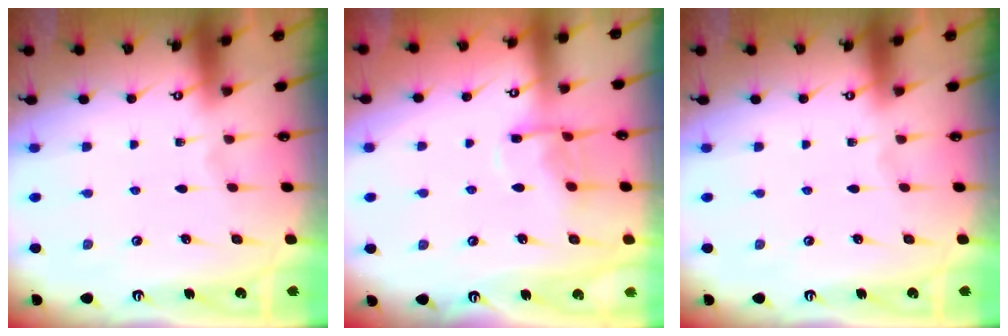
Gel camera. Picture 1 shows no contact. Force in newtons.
{"total": 8.9, "press": 8.9, "slide": 0.8}
{"total": 0.0}